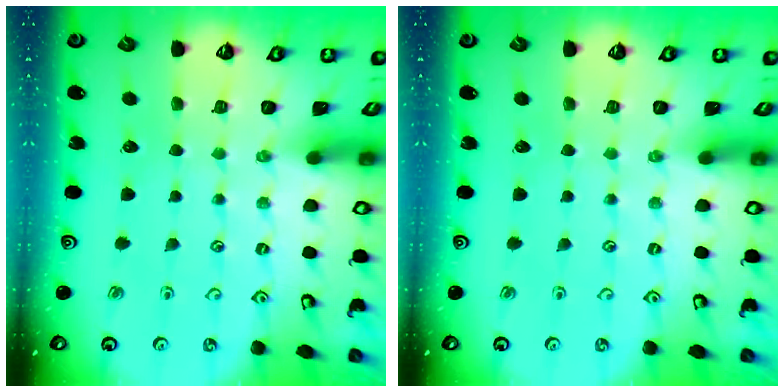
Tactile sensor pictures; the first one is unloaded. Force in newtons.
{"total": 0.0}